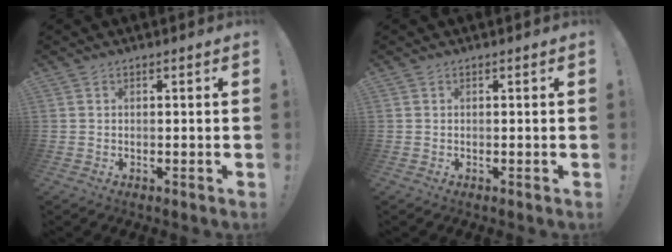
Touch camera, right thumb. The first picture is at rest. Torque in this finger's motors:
{"motor_torque": [-0.05, -0.04, 0.10, -0.07, 0.01]}